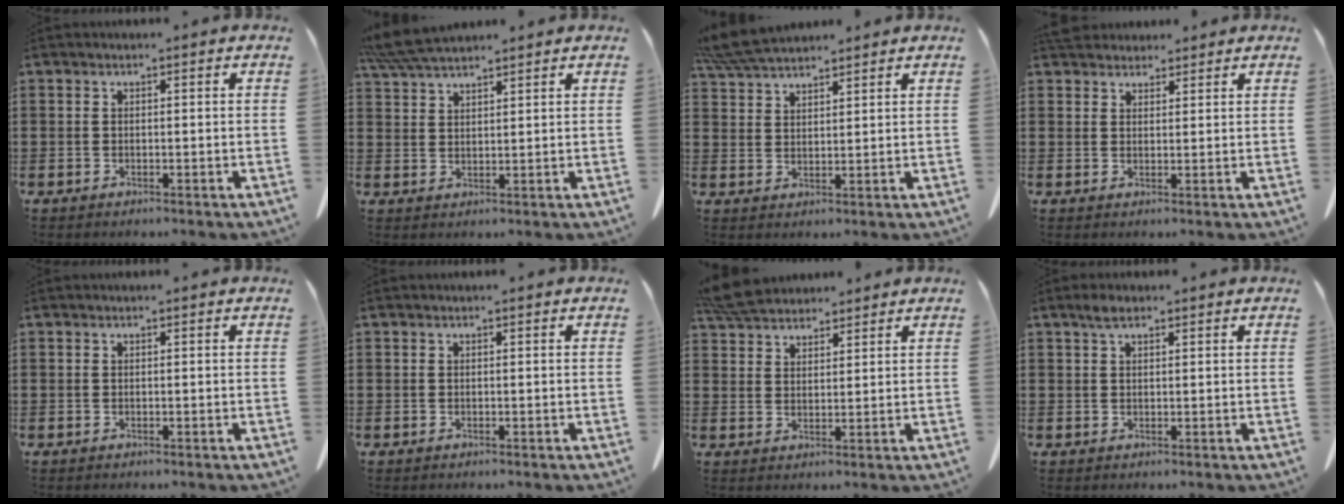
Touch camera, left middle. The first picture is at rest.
{"total": 5.8, "force": [5.2, 0.8, 2.4], "torque": [-0.063, -0.011, 0.101]}
{"total": 6.4, "force": [5.9, 1.1, 2.3], "torque": [-0.064, -0.014, 0.114]}
{"total": 3.7, "force": [3.5, 1.2, 0.6], "torque": [-0.015, -0.008, 0.067]}
{"total": 0.0}
{"total": 0.0}
{"total": 5.9, "force": [5.5, 1.5, 1.7], "torque": [-0.052, -0.010, 0.107]}
{"total": 2.0, "force": [1.3, 0.9, 1.3], "torque": [-0.030, 0.003, 0.024]}